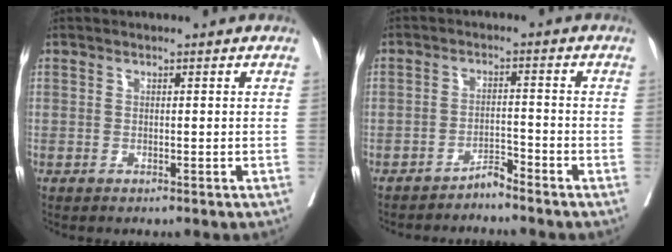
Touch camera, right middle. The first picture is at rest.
{"total": 2.6, "force": [-2.5, -0.1, 0.6], "torque": [-0.005, -0.007, -0.045]}